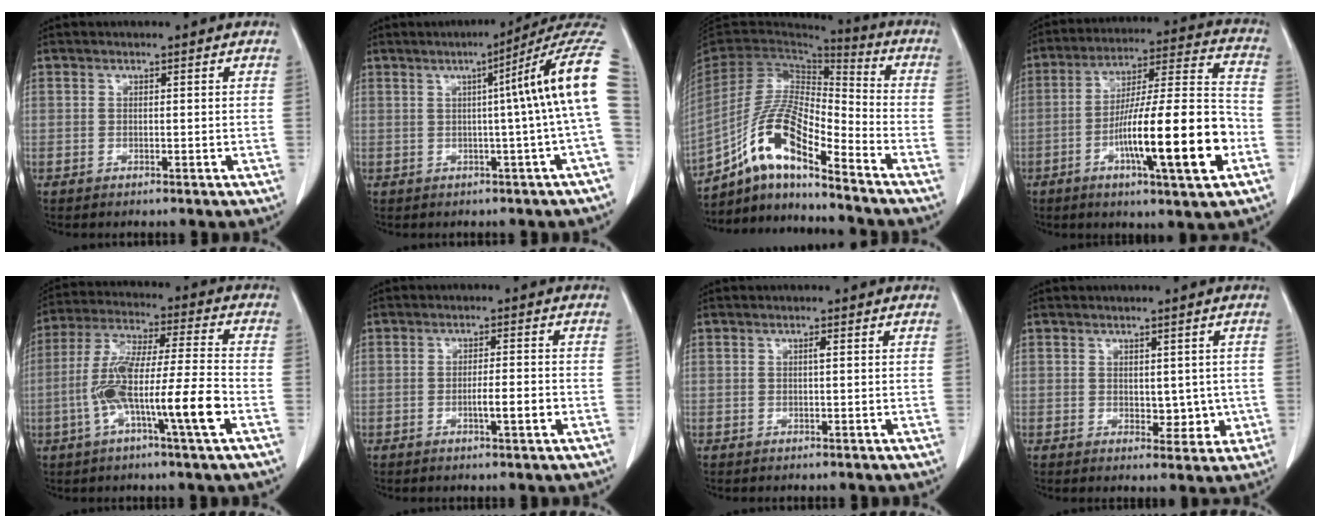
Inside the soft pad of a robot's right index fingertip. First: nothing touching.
{"total": 11.7, "force": [1.9, -1.9, 11.4], "torque": [-0.130, 0.026, 0.016]}
{"total": 14.6, "force": [-9.0, 2.9, 11.2], "torque": [-0.229, 0.007, -0.164]}
{"total": 19.1, "force": [-6.2, 1.4, 18.0], "torque": [-0.288, 0.003, -0.094]}
{"total": 14.3, "force": [-4.5, 0.6, 13.5], "torque": [-0.260, 0.007, -0.084]}
{"total": 3.6, "force": [-1.1, 0.2, 3.4], "torque": [-0.053, 0.001, -0.014]}
{"total": 0.5, "force": [0.1, 0.0, 0.5], "torque": [-0.009, 0.000, 0.002]}
{"total": 3.8, "force": [0.0, 2.5, 2.9], "torque": [-0.024, -0.002, 0.011]}